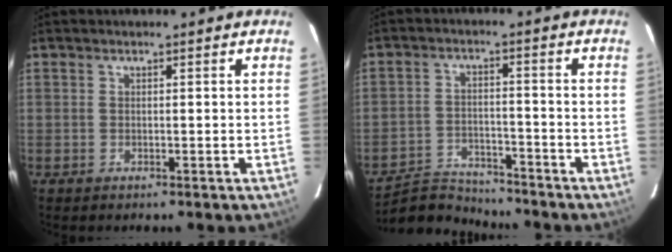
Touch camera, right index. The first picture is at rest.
{"total": 8.6, "force": [-8.2, 2.2, 0.6], "torque": [-0.041, 0.009, -0.139]}